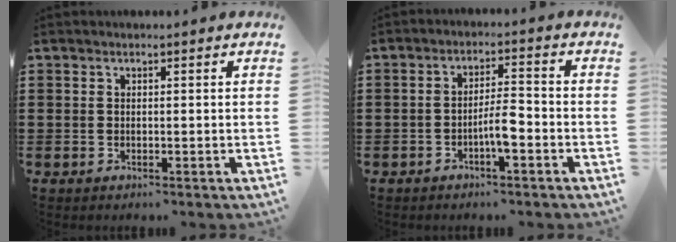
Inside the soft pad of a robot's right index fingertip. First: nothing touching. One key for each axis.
{"total": 4.8, "fx": -1.9, "fy": 1.2, "fz": 4.3, "tx": -0.082, "ty": 0.006, "tz": -0.038}